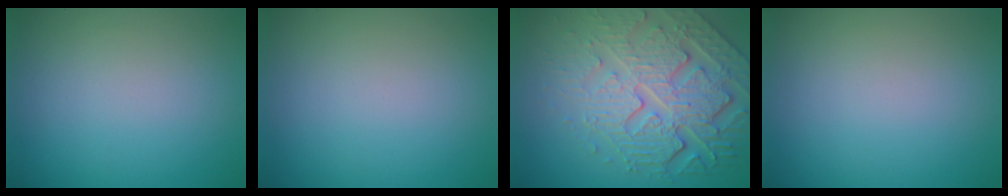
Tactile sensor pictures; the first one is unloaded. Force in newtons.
{"total": 0.0}
{"total": 7.3, "press": 5.8, "slide": 4.5}
{"total": 0.0}